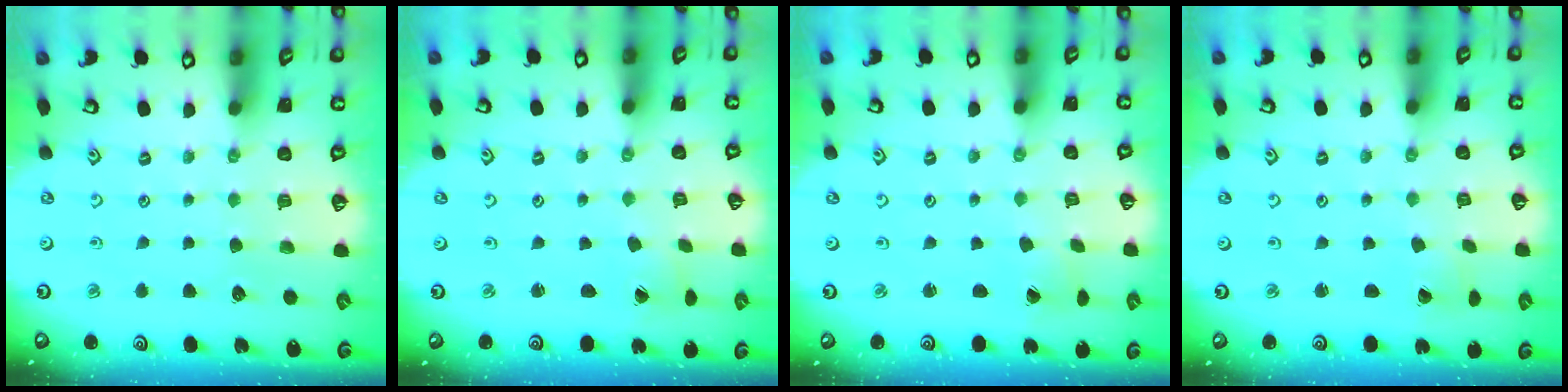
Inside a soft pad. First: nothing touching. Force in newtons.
{"total": 0.5, "press": 0.5, "slide": 0.1}
{"total": 1.4, "press": 1.4, "slide": 0.1}
{"total": 1.5, "press": 1.5, "slide": 0.0}